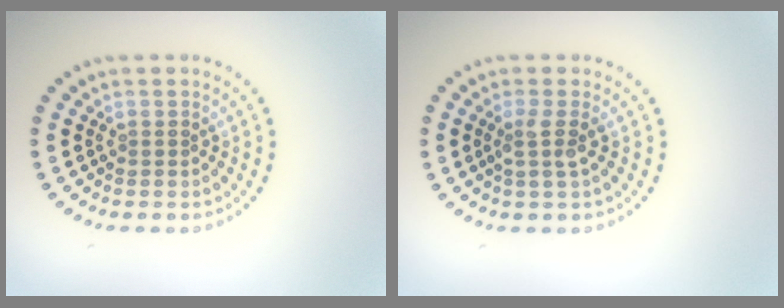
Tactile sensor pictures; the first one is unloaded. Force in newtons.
{"total": 1.8, "press": 1.4, "slide": 1.2}